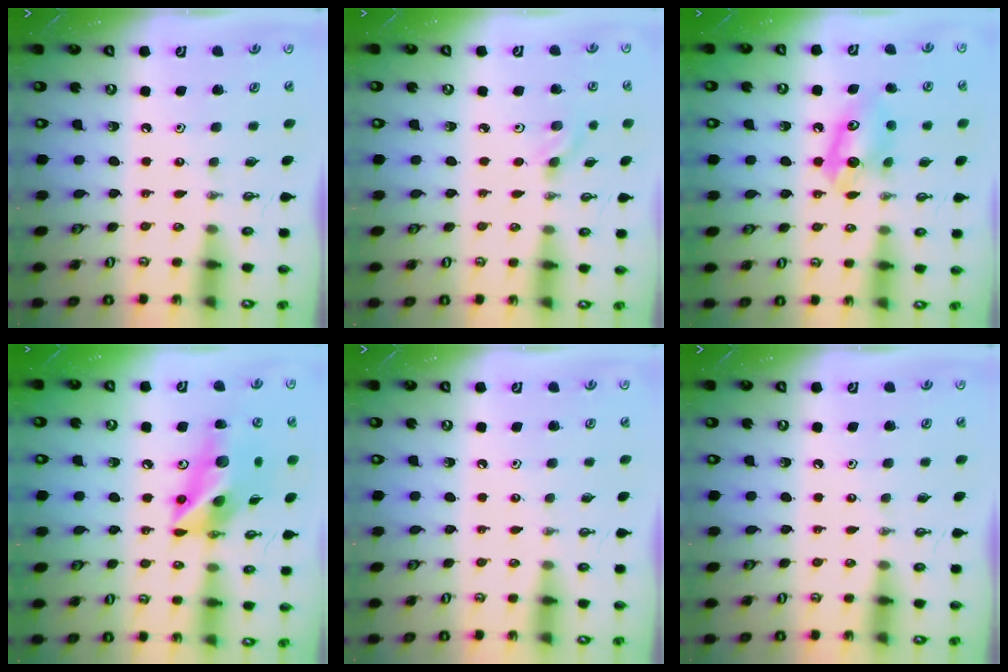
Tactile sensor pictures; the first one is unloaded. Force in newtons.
{"total": 3.5, "press": 3.0, "slide": 1.6}
{"total": 7.7, "press": 7.5, "slide": 1.3}
{"total": 14.7, "press": 14.4, "slide": 2.9}
{"total": 1.0, "press": 0.0, "slide": 1.0}
{"total": 0.0}